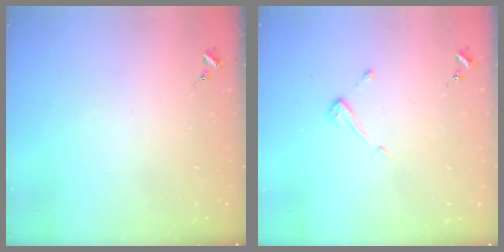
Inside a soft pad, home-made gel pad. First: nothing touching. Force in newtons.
{"total": 3.9, "press": 3.9, "slide": 0.4}